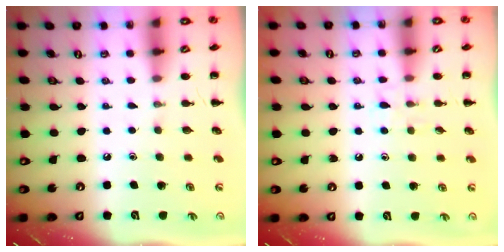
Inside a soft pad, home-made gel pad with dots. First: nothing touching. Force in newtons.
{"total": 5.8, "press": 5.4, "slide": 2.2}